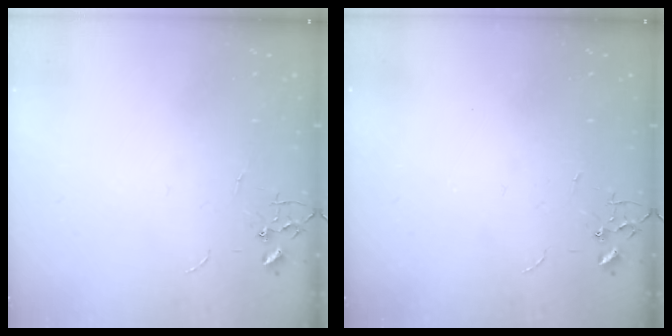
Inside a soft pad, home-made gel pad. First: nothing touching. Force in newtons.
{"total": 0.0}